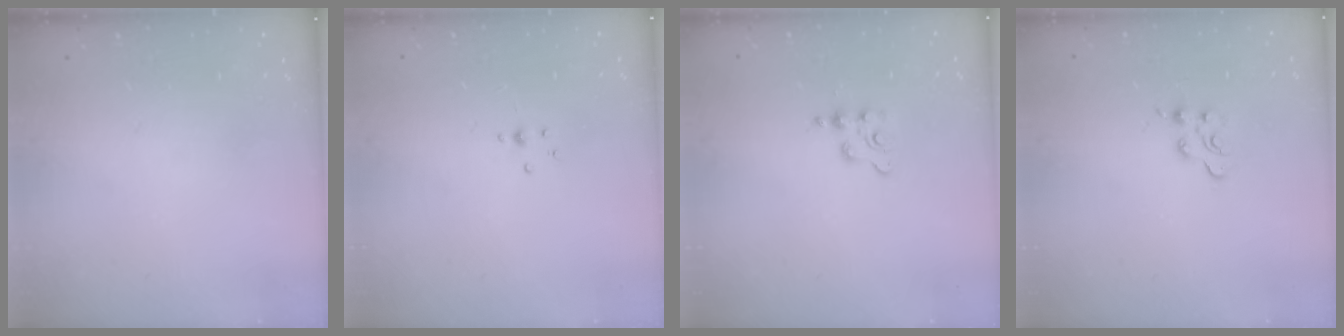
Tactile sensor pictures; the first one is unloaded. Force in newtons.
{"total": 2.3, "press": 1.9, "slide": 1.3}
{"total": 2.2, "press": 2.2, "slide": 0.4}
{"total": 3.0, "press": 2.9, "slide": 0.3}